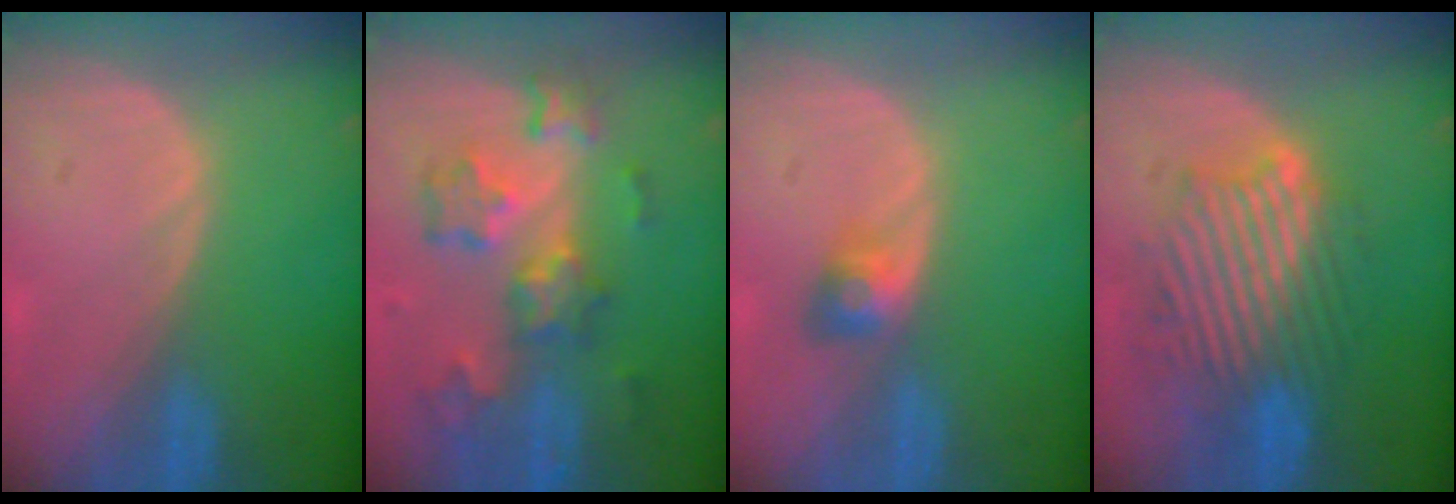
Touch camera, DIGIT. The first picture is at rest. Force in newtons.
{"total": 8.9, "press": 7.9, "slide": 4.2}
{"total": 3.2, "press": 2.8, "slide": 1.4}
{"total": 9.8, "press": 9.5, "slide": 2.1}